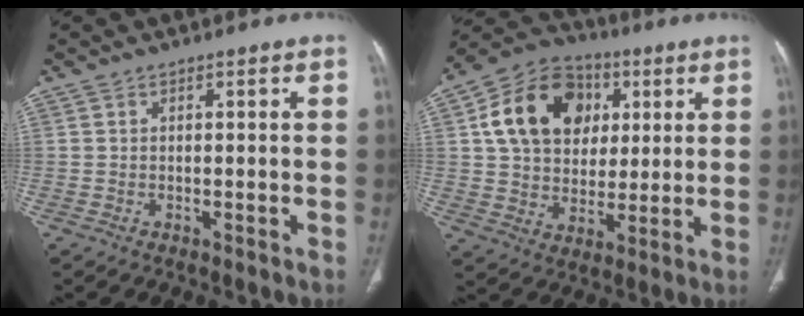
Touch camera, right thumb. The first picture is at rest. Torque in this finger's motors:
{"motor_torque": [-0.56, 2.20, 0.54, -0.42, 0.09]}